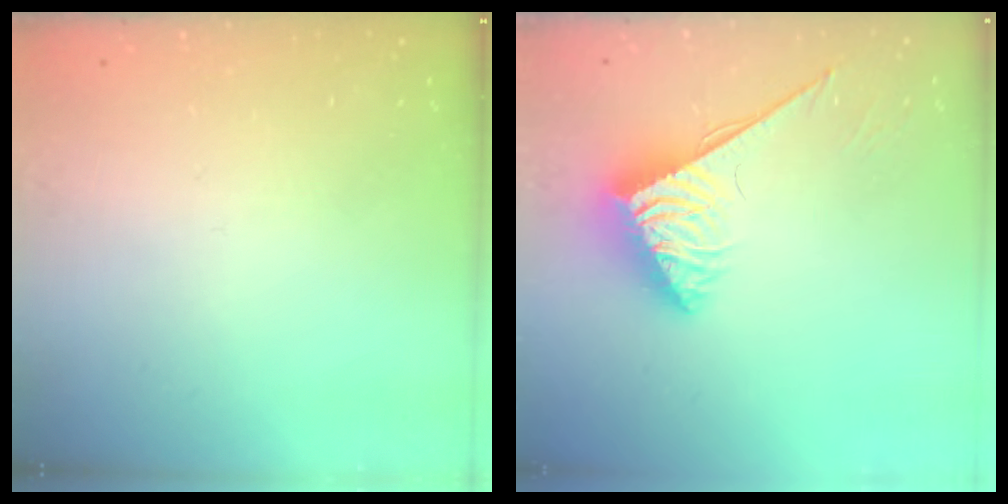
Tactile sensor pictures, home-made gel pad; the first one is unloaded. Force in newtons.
{"total": 3.9, "press": 3.8, "slide": 0.5}